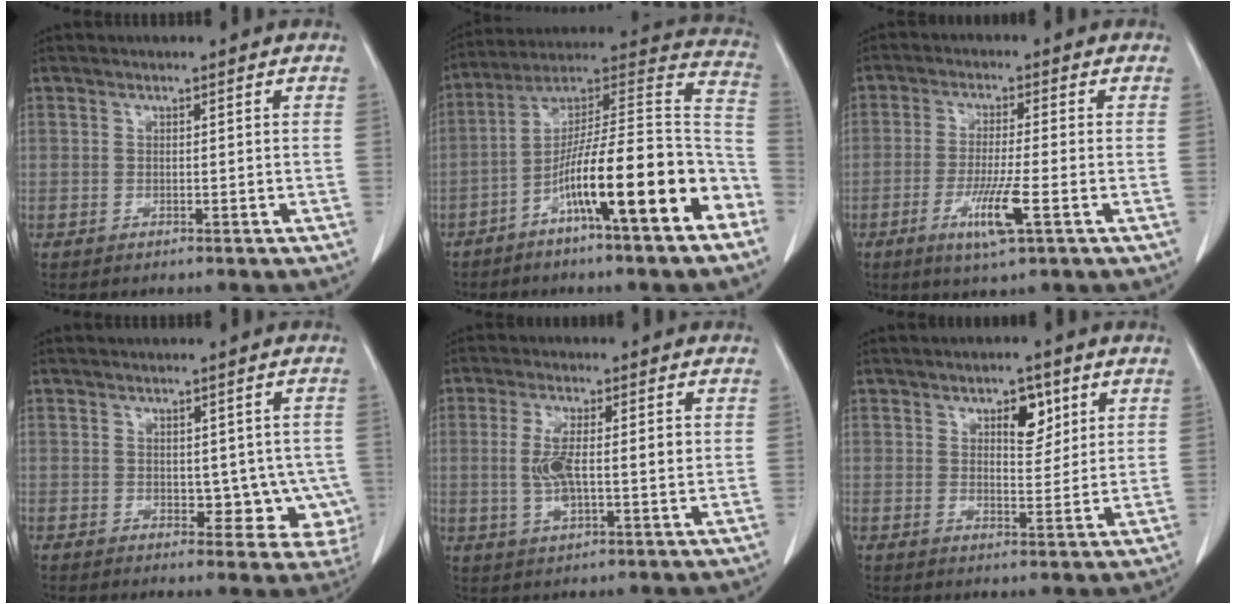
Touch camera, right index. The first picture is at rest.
{"total": 20.2, "force": [-9.2, 1.9, 17.9], "torque": [-0.258, 0.026, -0.149]}
{"total": 7.1, "force": [-2.9, 0.0, 6.4], "torque": [-0.123, -0.017, -0.051]}
{"total": 6.8, "force": [-0.8, 4.4, 5.1], "torque": [-0.033, 0.010, 0.000]}
{"total": 7.1, "force": [0.5, 2.1, 6.8], "torque": [-0.135, 0.006, 0.013]}
{"total": 5.0, "force": [2.5, 2.3, 3.7], "torque": [-0.053, 0.002, 0.039]}